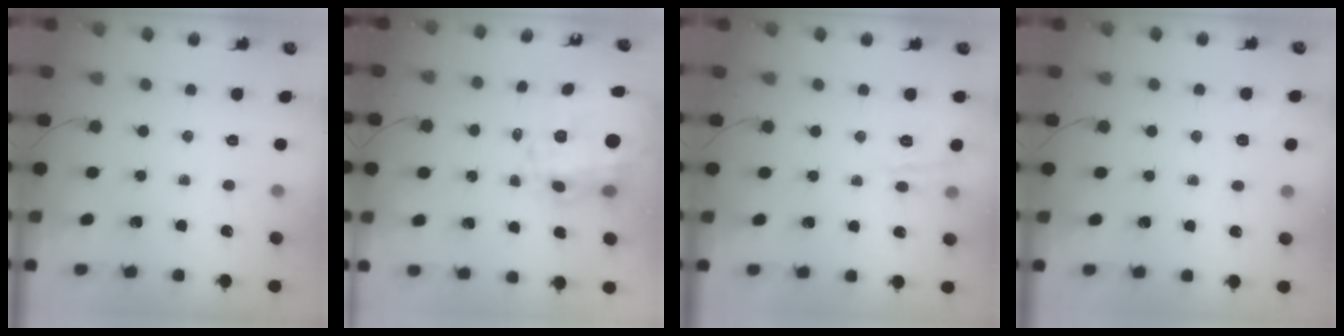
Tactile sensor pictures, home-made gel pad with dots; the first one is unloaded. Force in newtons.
{"total": 12.8, "press": 12.1, "slide": 4.1}
{"total": 7.7, "press": 7.7, "slide": 0.9}
{"total": 1.9, "press": 1.0, "slide": 1.6}